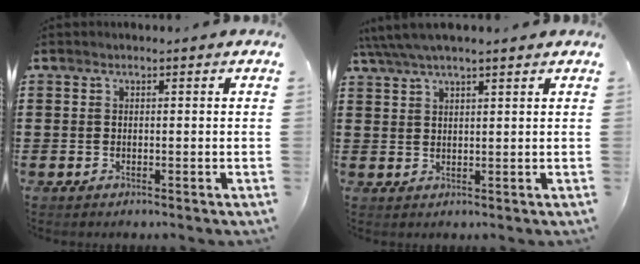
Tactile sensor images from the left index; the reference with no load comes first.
{"total": 3.6, "force": [2.9, 0.4, 2.1], "torque": [-0.046, 0.001, 0.053]}